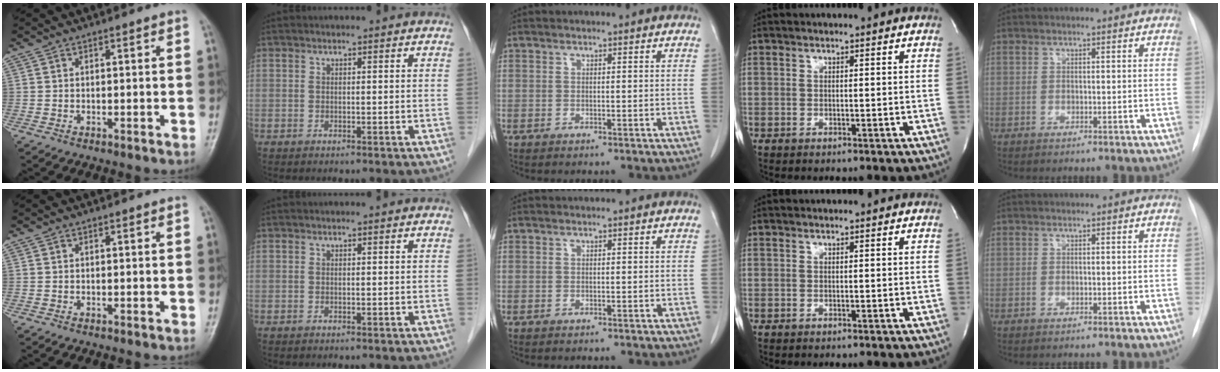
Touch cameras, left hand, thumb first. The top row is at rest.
{}